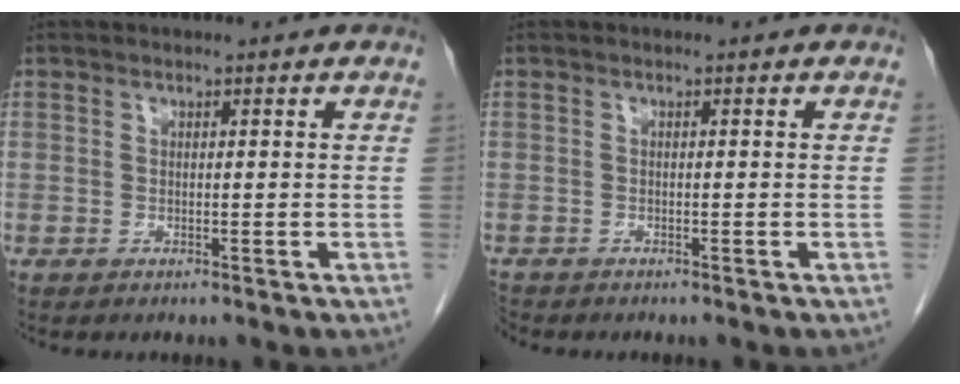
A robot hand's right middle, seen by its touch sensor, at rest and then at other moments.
{"total": 1.2, "force": [-1.2, 0.4, 0.1], "torque": [-0.006, -0.004, -0.021]}